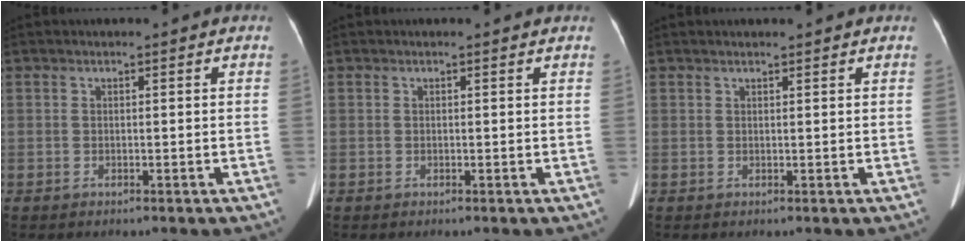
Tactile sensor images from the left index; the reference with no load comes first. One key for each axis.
{"total": 0.7, "fx": 0.7, "fy": 0.0, "fz": 0.0, "tx": -0.011, "ty": -0.006, "tz": 0.003}
{"total": 2.2, "fx": 2.0, "fy": 0.2, "fz": 1.0, "tx": -0.014, "ty": 0.017, "tz": 0.029}